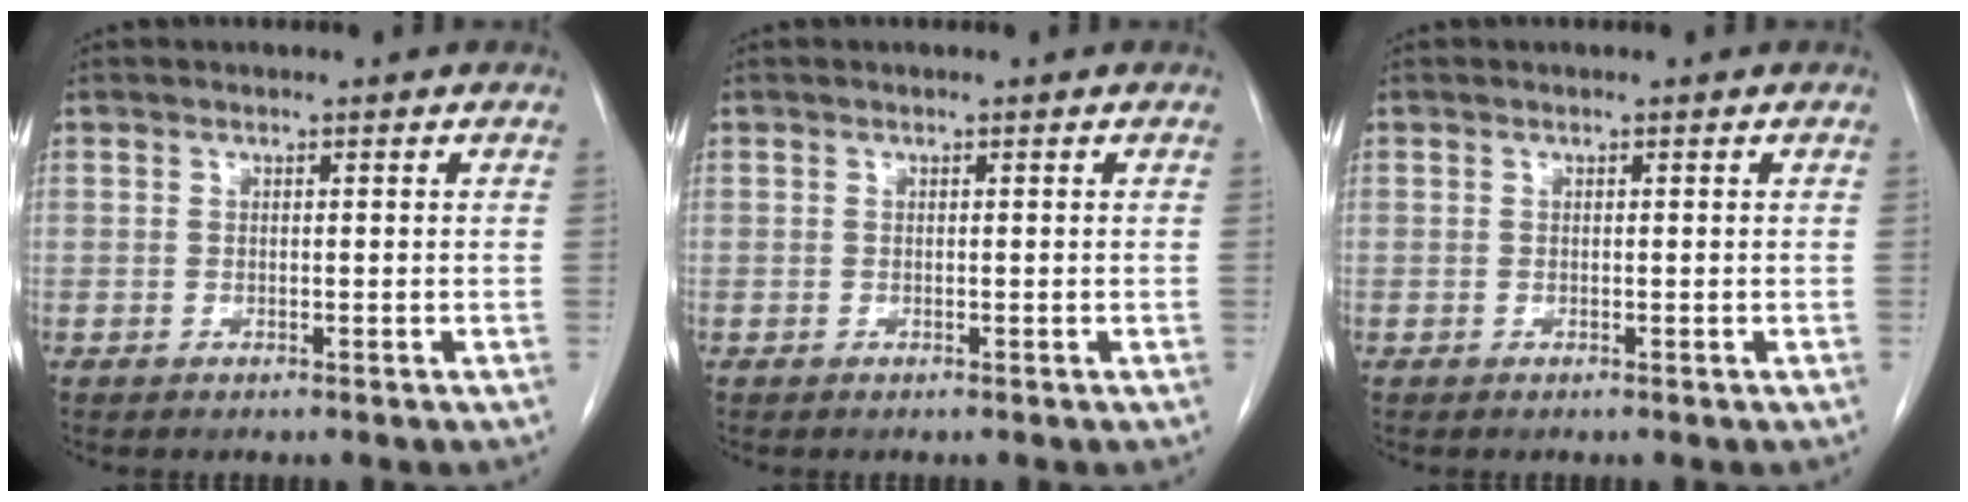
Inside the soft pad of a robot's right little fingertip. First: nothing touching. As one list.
[{"total": 0.0}, {"total": 0.0}]